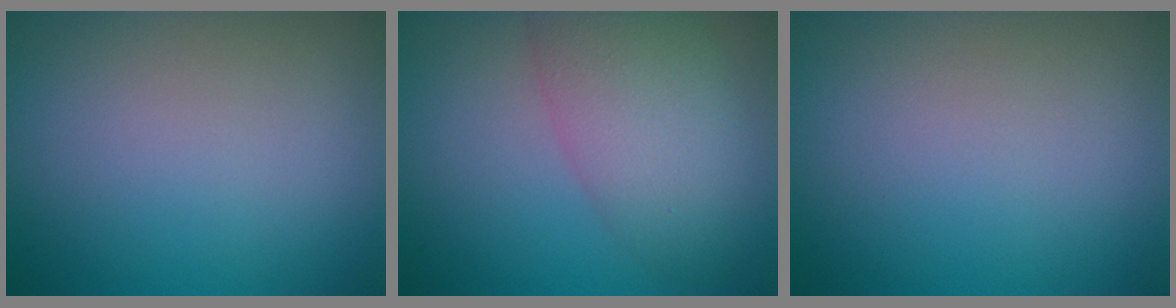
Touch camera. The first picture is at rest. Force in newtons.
{"total": 6.2, "press": 6.2, "slide": 0.4}
{"total": 0.0}